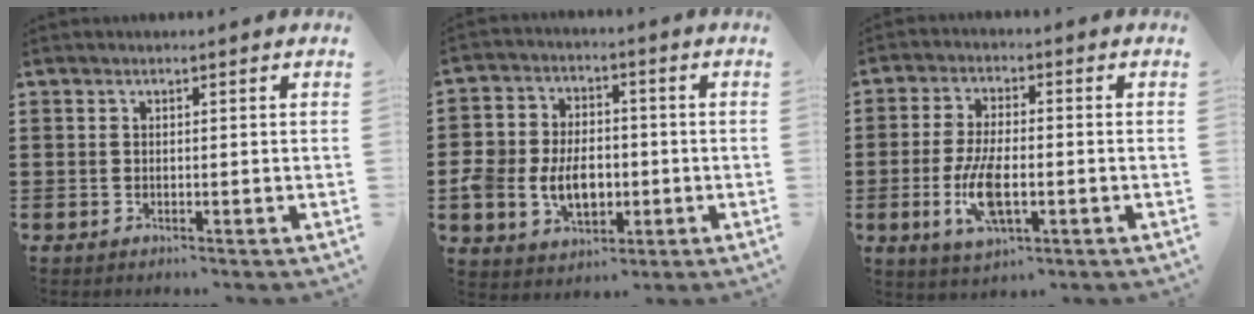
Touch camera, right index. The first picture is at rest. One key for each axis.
{"total": 7.6, "fx": -1.4, "fy": 5.9, "fz": 4.6, "tx": -0.103, "ty": 0.007, "tz": -0.026}
{"total": 8.3, "fx": -2.1, "fy": 3.4, "fz": 7.3, "tx": -0.162, "ty": -0.012, "tz": -0.040}